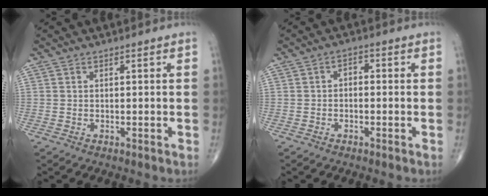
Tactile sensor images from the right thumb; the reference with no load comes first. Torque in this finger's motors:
{"motor_torque": [-0.04, -0.09, 0.21, -0.14, 0.01]}